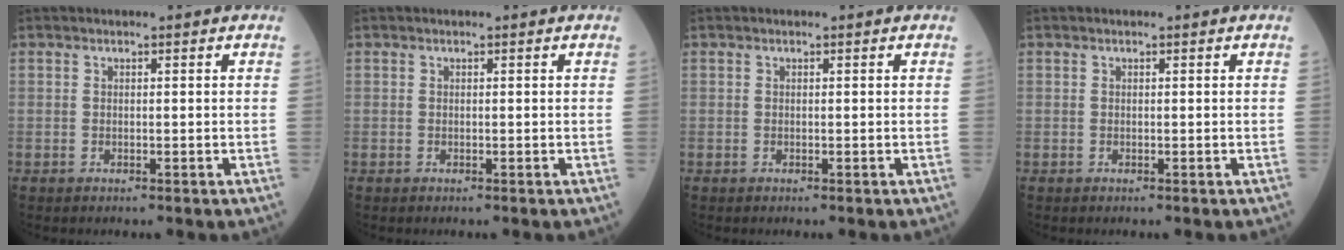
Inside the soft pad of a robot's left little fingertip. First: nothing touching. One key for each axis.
{"total": 0.0}
{"total": 0.0}
{"total": 0.0}